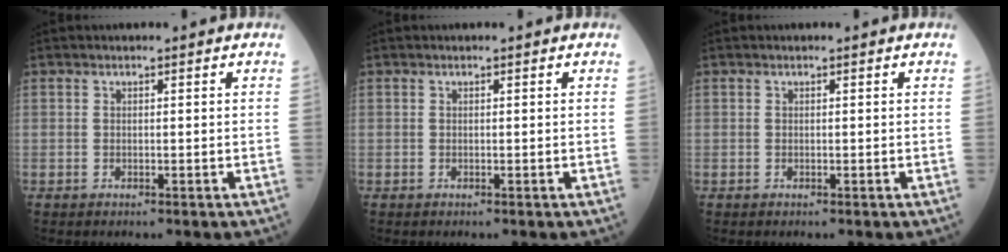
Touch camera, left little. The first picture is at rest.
{"total": 0.0}
{"total": 0.0}